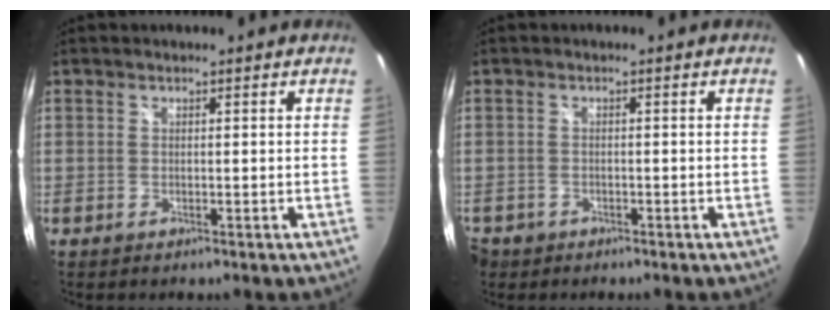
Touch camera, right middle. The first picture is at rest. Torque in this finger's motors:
{"motor_torque": [-0.06, -0.05, 0.00, 0.00]}